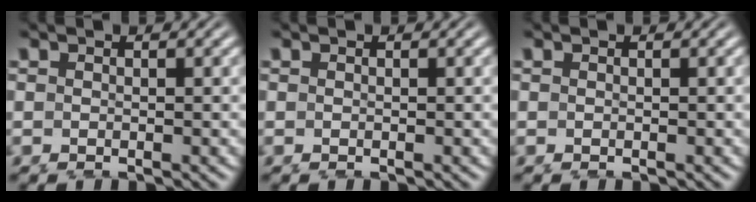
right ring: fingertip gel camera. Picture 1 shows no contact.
{"total": 0.0}
{"total": 1.5, "force": [-0.4, -1.4, -0.5], "torque": [0.018, -0.014, 0.005]}